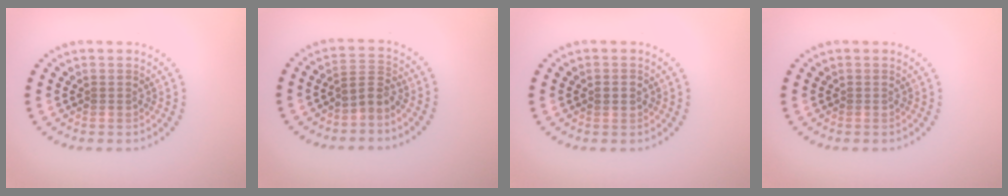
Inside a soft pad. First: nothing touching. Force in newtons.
{"total": 2.3, "press": 1.5, "slide": 1.7}
{"total": 1.4, "press": 1.4, "slide": 0.0}
{"total": 0.0}